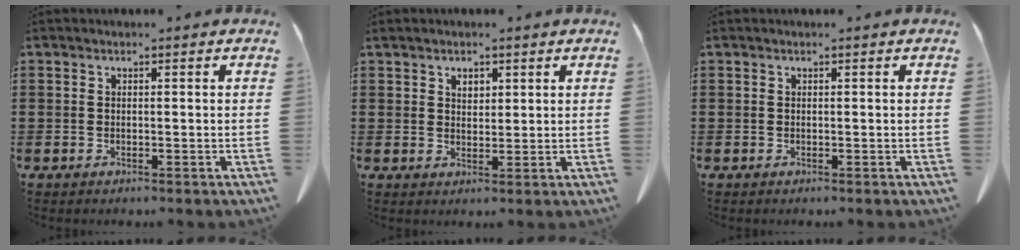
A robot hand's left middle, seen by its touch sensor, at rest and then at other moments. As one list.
[{"total": 2.0, "force": [1.5, 1.1, 0.8], "torque": [-0.011, 0.000, 0.026]}, {"total": 0.0}]